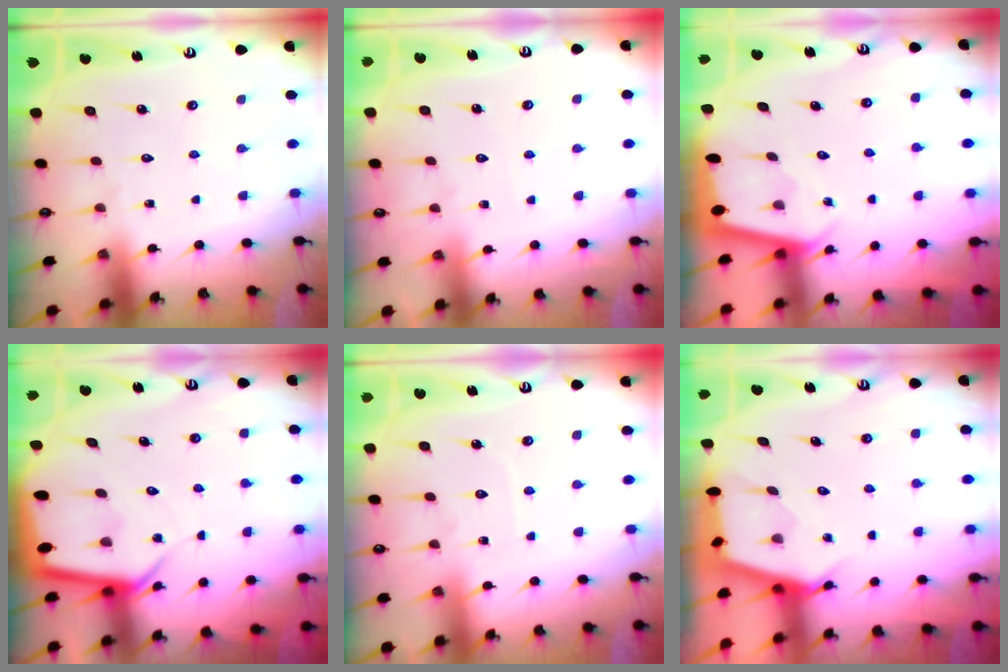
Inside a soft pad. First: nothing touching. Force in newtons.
{"total": 2.2, "press": 2.2, "slide": 0.2}
{"total": 2.2, "press": 2.2, "slide": 0.2}
{"total": 5.4, "press": 5.4, "slide": 0.6}
{"total": 3.2, "press": 3.2, "slide": 0.5}
{"total": 2.7, "press": 2.7, "slide": 0.3}